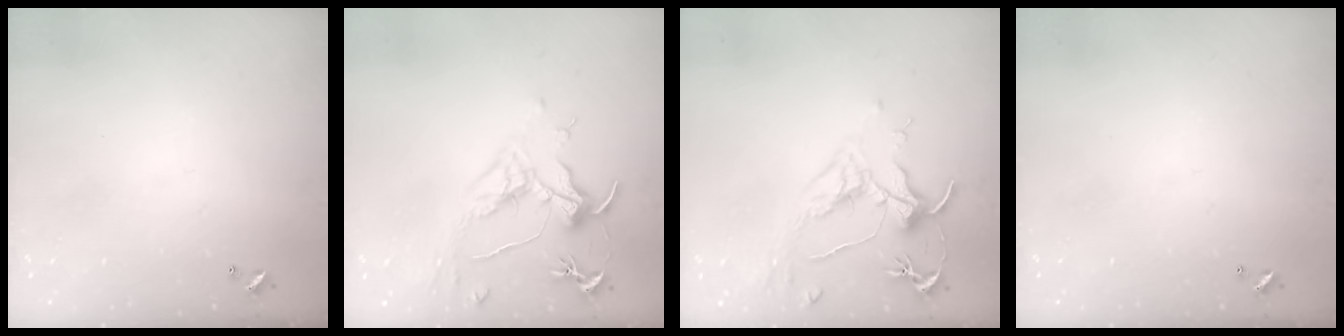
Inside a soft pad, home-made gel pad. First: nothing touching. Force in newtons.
{"total": 1.6, "press": 1.4, "slide": 0.7}
{"total": 1.6, "press": 1.4, "slide": 0.9}
{"total": 0.0}